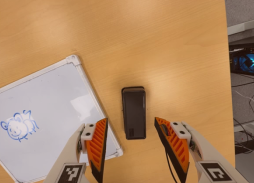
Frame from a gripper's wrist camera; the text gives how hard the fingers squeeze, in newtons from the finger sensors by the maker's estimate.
{"total": 0.0}